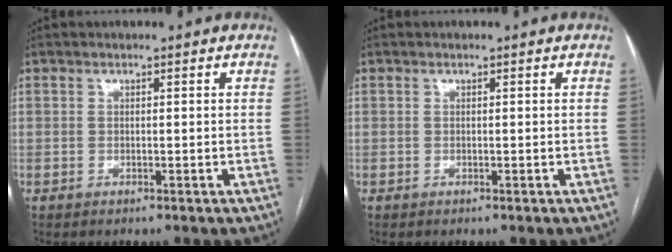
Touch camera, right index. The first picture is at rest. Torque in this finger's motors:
{"motor_torque": [0.00, 0.00, 0.00, 0.00]}